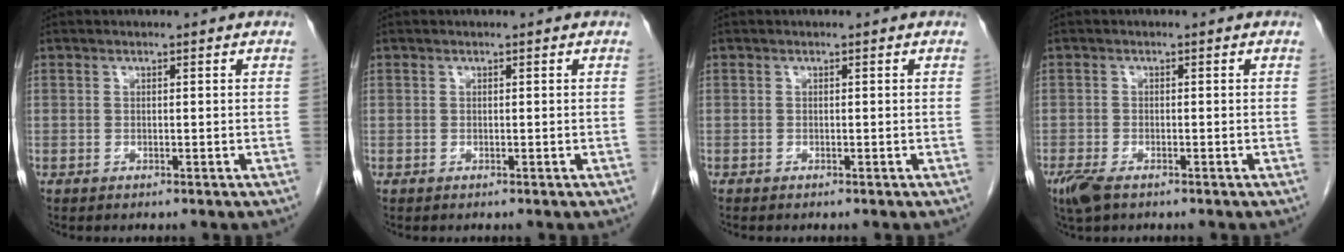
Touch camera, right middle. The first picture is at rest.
{"total": 0.0}
{"total": 0.0}
{"total": 3.7, "force": [-2.4, 1.3, 2.4], "torque": [-0.057, -0.010, -0.041]}